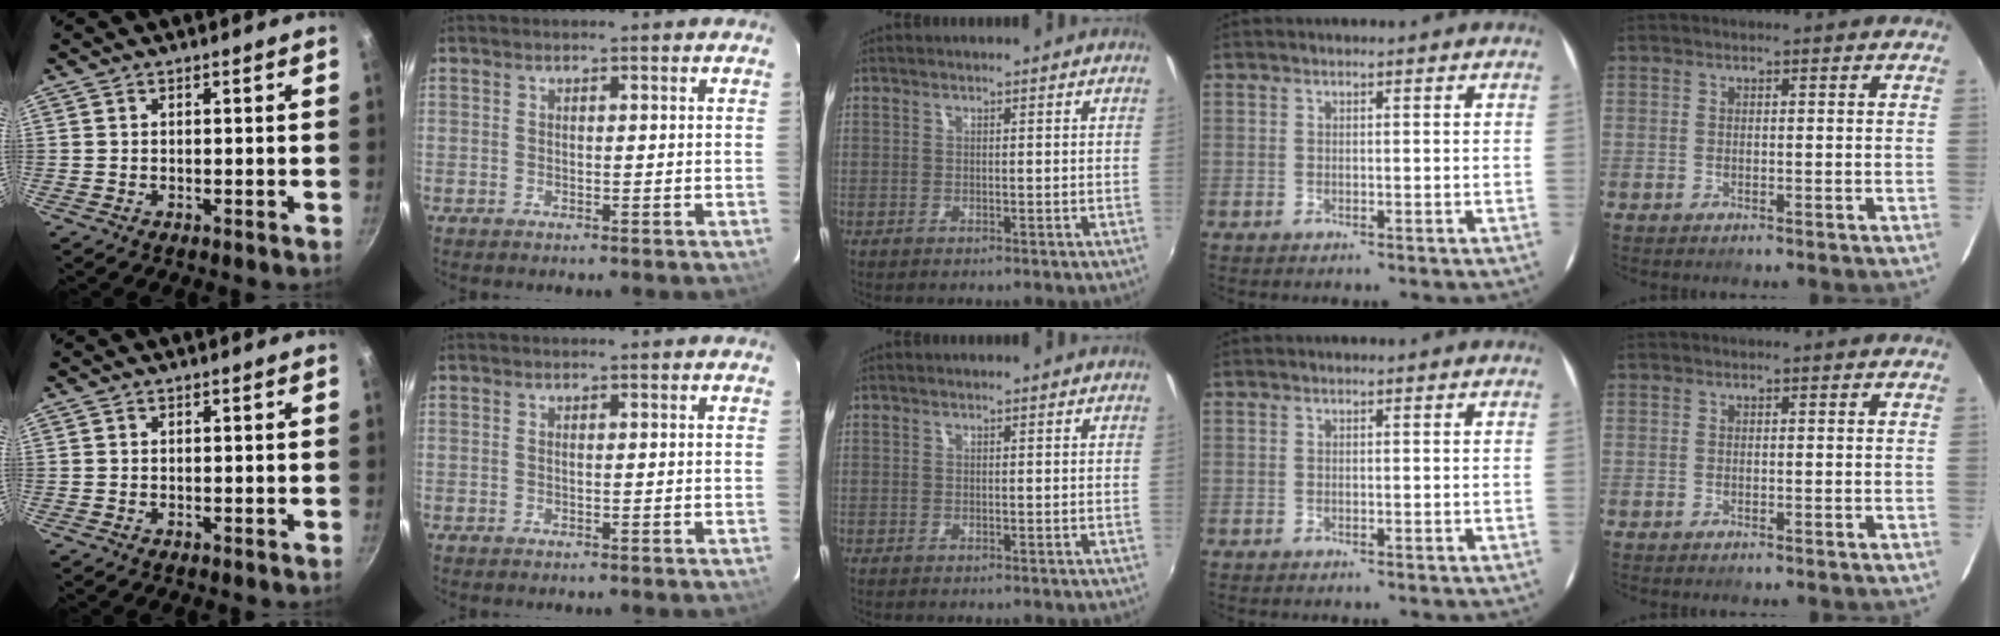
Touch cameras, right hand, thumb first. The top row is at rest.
{}